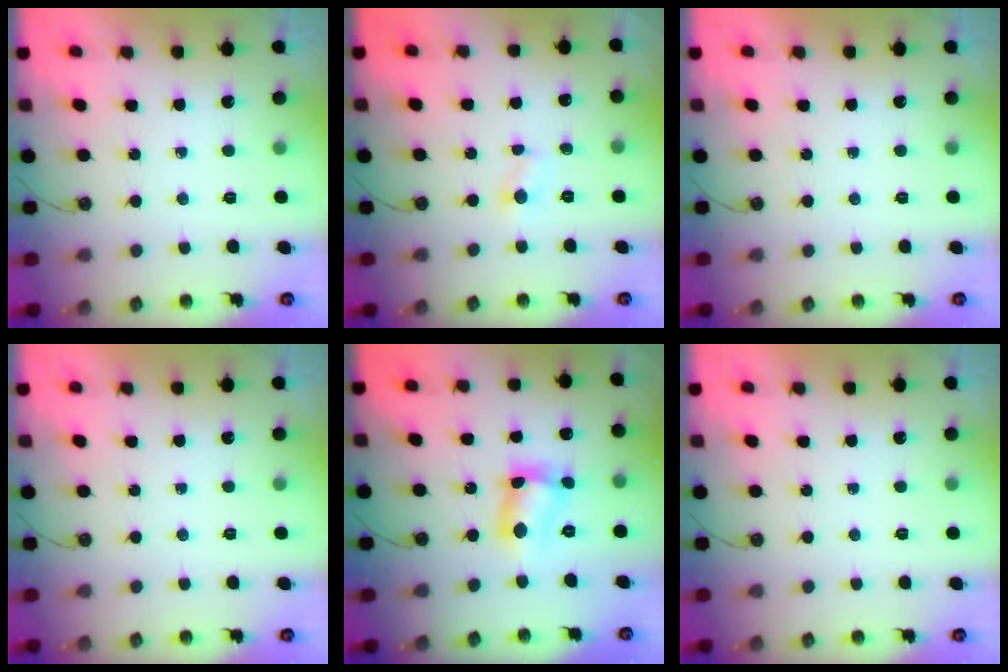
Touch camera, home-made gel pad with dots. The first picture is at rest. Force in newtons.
{"total": 3.3, "press": 3.3, "slide": 0.5}
{"total": 0.0}
{"total": 0.0}
{"total": 9.6, "press": 9.6, "slide": 0.3}
{"total": 0.0}